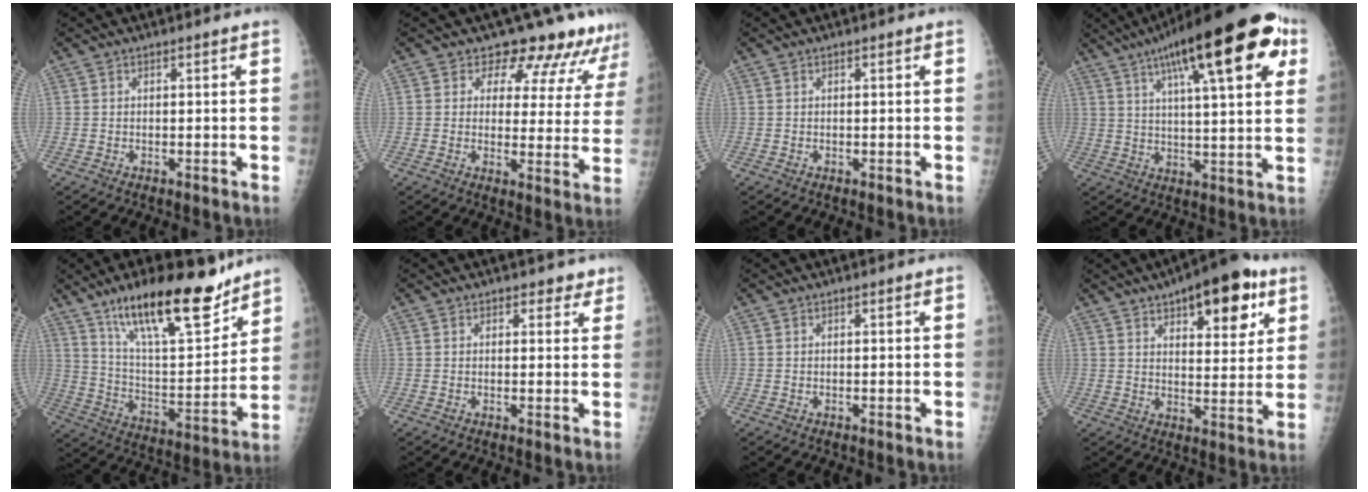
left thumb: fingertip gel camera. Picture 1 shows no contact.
{"total": 12.3, "force": [11.0, 5.3, 1.8], "torque": [0.031, -0.065, 0.109]}
{"total": 0.0}
{"total": 22.2, "force": [10.5, 6.1, 18.6], "torque": [-0.251, -0.001, 0.145]}
{"total": 22.1, "force": [15.5, 6.8, 14.2], "torque": [-0.199, -0.076, 0.264]}
{"total": 2.5, "force": [1.8, 1.6, 0.6], "torque": [0.021, -0.007, 0.016]}
{"total": 0.0}
{"total": 15.6, "force": [8.1, 6.6, 11.6], "torque": [-0.118, -0.026, 0.113]}